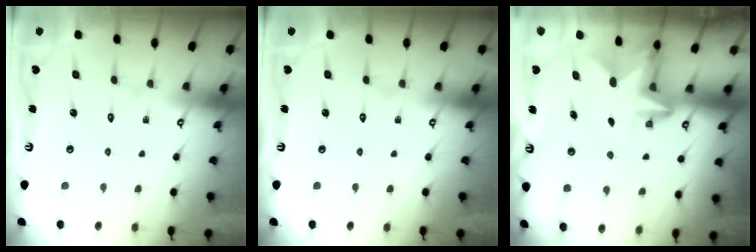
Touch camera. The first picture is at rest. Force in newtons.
{"total": 0.0}
{"total": 2.8, "press": 2.8, "slide": 0.5}